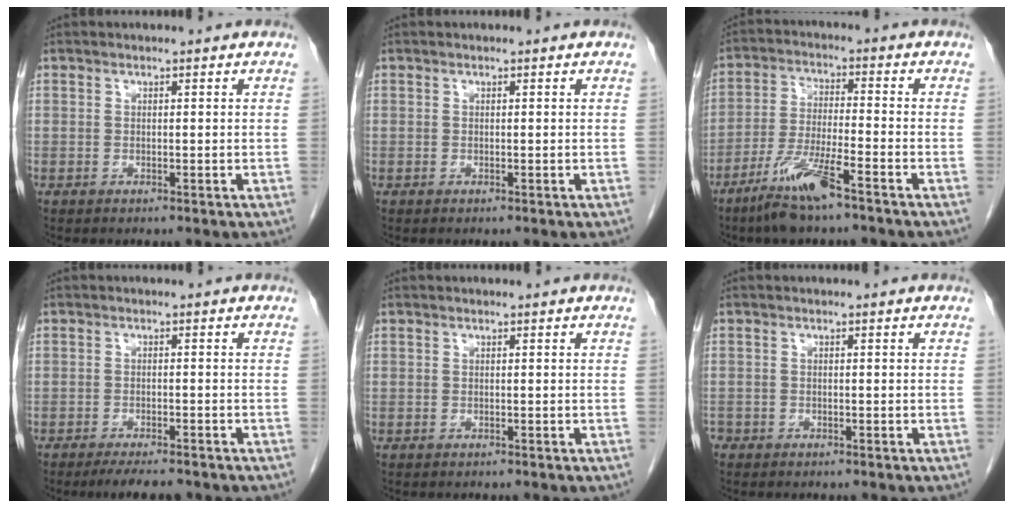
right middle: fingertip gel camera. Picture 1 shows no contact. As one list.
[{"total": 0.0}, {"total": 8.7, "force": [-5.9, 0.5, 6.4], "torque": [-0.134, -0.018, -0.115]}, {"total": 5.1, "force": [-4.2, 0.9, 2.6], "torque": [-0.040, -0.008, -0.066]}, {"total": 0.0}, {"total": 1.4, "force": [-1.1, 0.9, 0.2], "torque": [-0.012, 0.000, -0.019]}]